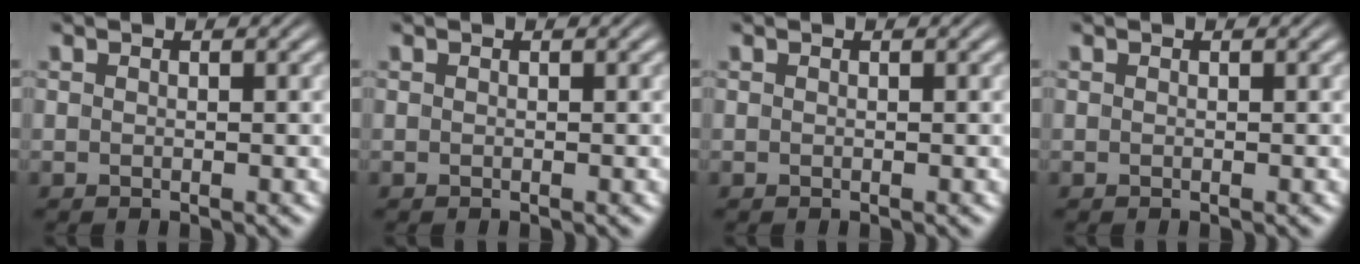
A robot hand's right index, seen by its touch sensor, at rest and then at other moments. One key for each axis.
{"total": 0.0}
{"total": 0.0}
{"total": 0.0}